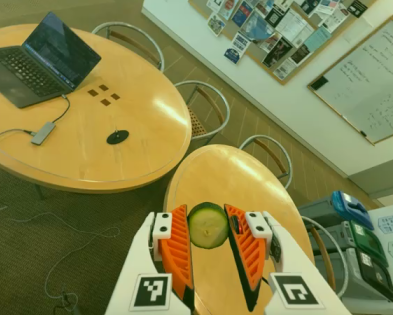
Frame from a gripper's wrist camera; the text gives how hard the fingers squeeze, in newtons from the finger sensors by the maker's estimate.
{"total": 8.6, "left": 8.5, "right": 8.6}